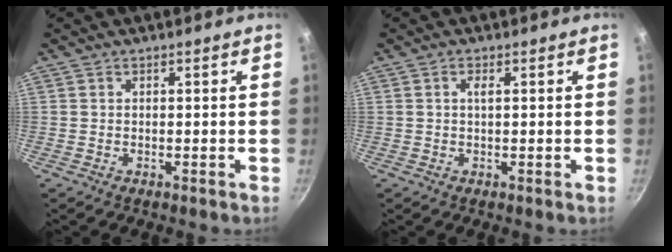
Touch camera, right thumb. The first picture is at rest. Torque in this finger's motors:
{"motor_torque": [0.30, -0.20, 0.16, -0.01, -0.03]}